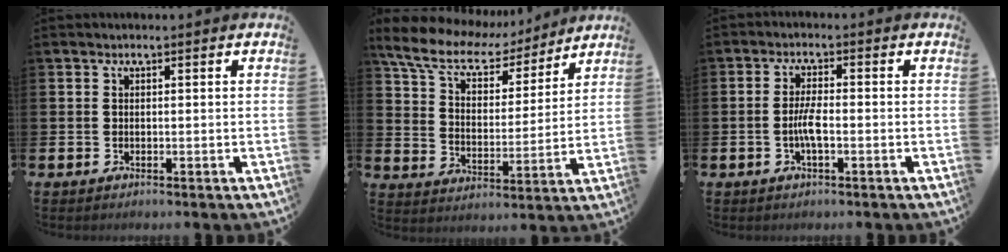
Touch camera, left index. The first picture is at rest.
{"total": 9.0, "force": [7.5, 3.5, 3.3], "torque": [-0.100, -0.046, 0.131]}
{"total": 3.0, "force": [-0.8, 0.7, 2.8], "torque": [-0.065, 0.003, -0.016]}